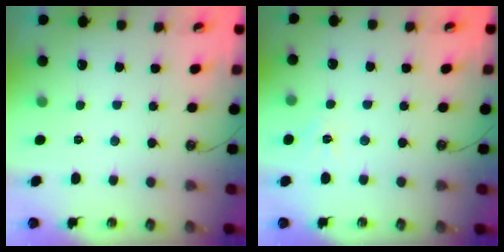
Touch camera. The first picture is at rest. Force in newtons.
{"total": 3.9, "press": 3.9, "slide": 0.5}